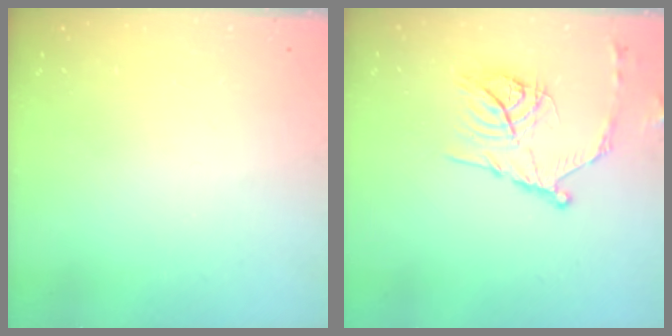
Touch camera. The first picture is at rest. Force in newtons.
{"total": 15.4, "press": 15.3, "slide": 1.5}